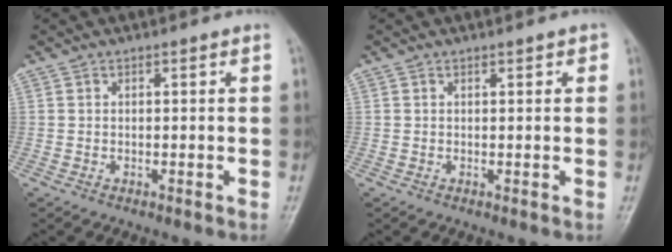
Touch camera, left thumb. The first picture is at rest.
{"total": 1.5, "force": [0.7, 0.7, 1.1], "torque": [-0.010, 0.000, 0.008]}